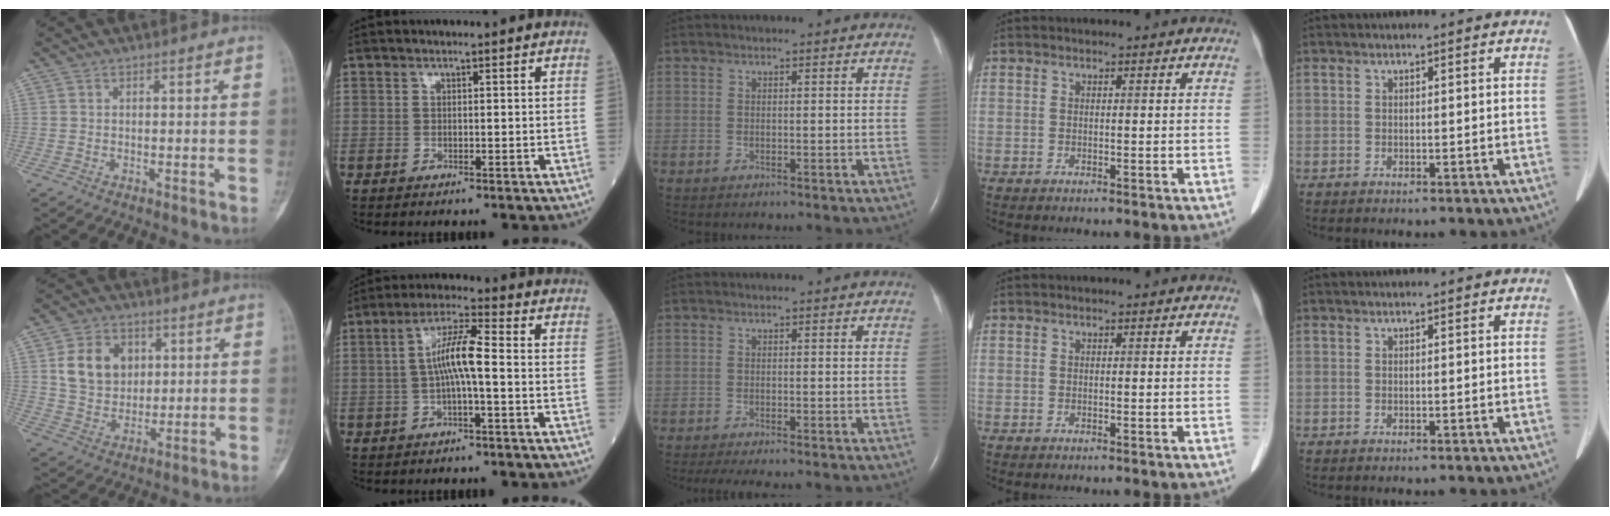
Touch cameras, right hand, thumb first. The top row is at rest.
{"thumb": {"total": 11.0, "force": [2.9, 8.6, 6.1], "torque": [-0.075, -0.006, 0.056]}, "index": {"total": 7.0, "force": [-0.4, 0.8, 6.9], "torque": [-0.132, 0.016, -0.012]}, "middle": {"total": 3.9, "force": [-3.1, 0.4, 2.3], "torque": [-0.037, -0.011, -0.047]}}